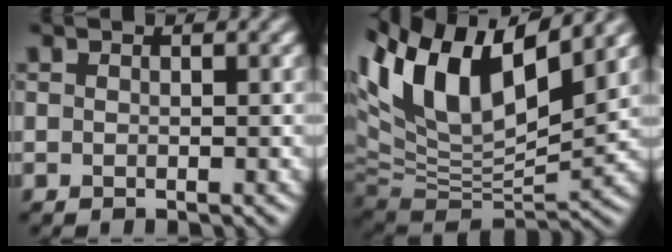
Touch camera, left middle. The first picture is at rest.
{"total": 12.1, "force": [5.5, 4.7, 9.7], "torque": [-0.198, 0.015, 0.098]}